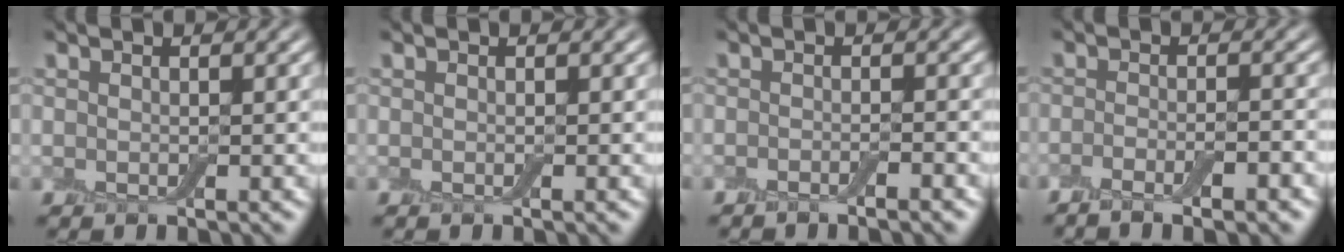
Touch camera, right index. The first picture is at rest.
{"total": 0.0}
{"total": 1.5, "force": [-1.1, 0.1, 1.1], "torque": [-0.015, 0.000, -0.020]}
{"total": 4.1, "force": [-2.5, 0.9, 3.2], "torque": [-0.052, 0.006, -0.042]}